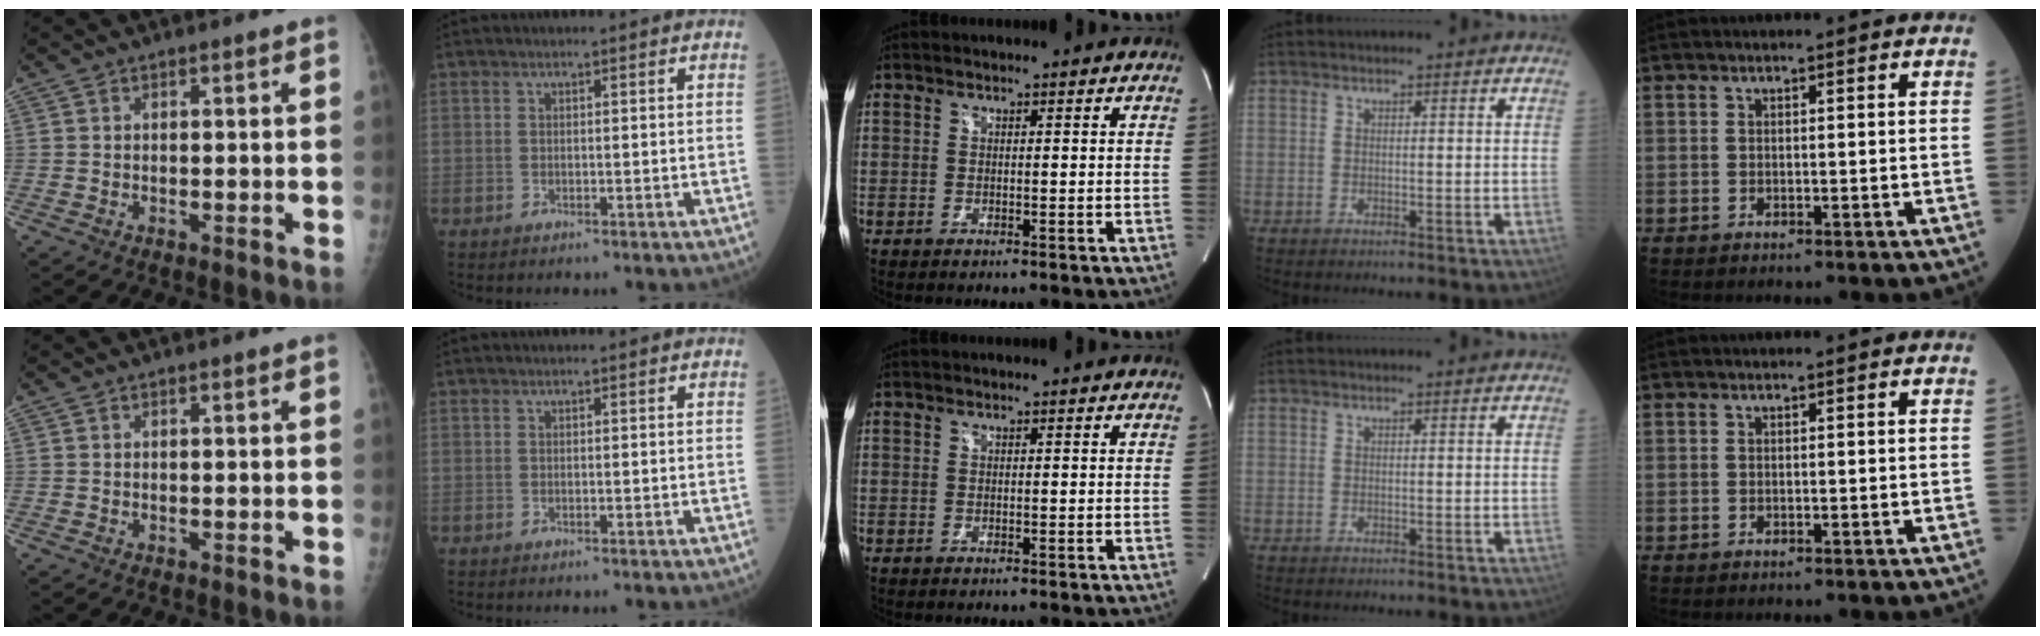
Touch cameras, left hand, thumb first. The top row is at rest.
{}